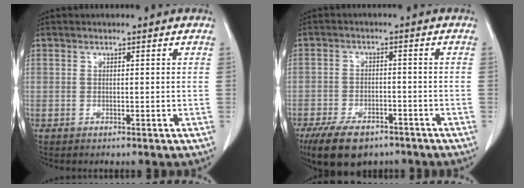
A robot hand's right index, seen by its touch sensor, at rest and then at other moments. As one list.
[{"total": 9.5, "force": [-6.9, 4.4, 4.8], "torque": [-0.084, -0.005, -0.111]}]